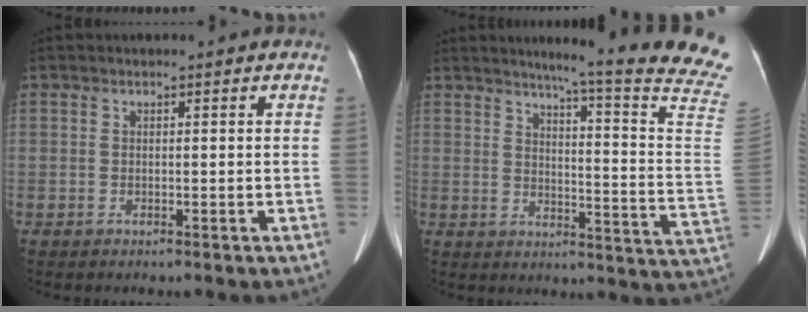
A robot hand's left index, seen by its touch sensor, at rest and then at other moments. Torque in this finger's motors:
{"motor_torque": [0.31, -1.35, 0.10, 0.10]}